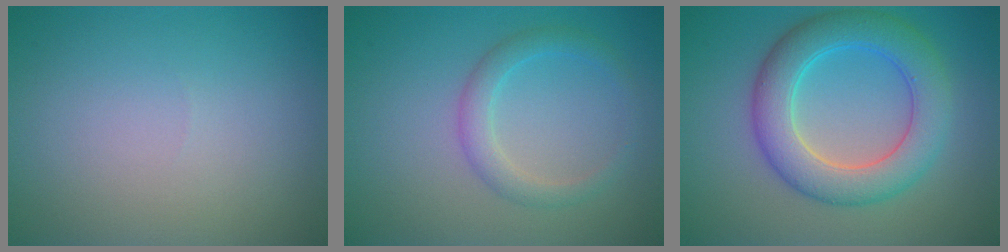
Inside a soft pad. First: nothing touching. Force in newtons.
{"total": 2.4, "press": 2.4, "slide": 0.0}
{"total": 6.5, "press": 6.5, "slide": 0.1}